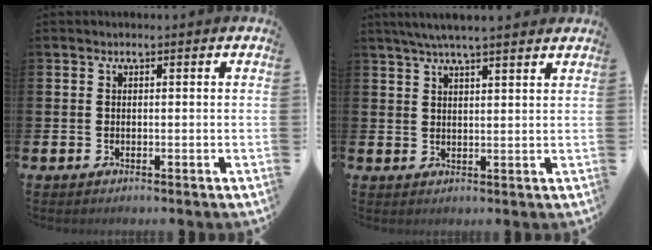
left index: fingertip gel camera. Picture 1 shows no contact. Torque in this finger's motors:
{"motor_torque": [1.08, -1.06, 0.75, 0.21]}